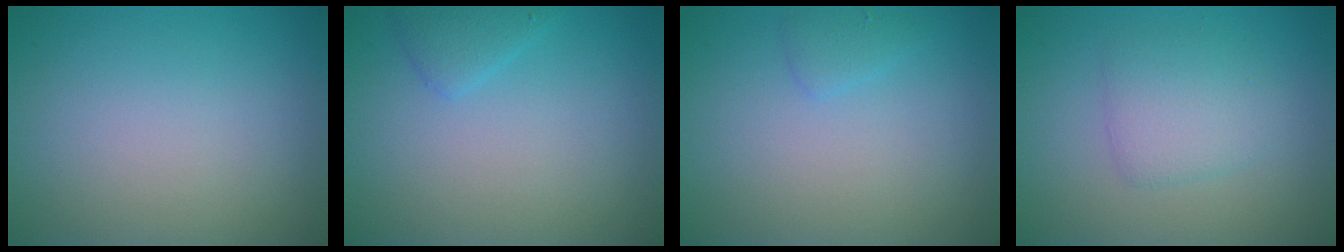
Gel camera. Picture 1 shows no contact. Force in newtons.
{"total": 1.5, "press": 1.5, "slide": 0.2}
{"total": 1.1, "press": 1.1, "slide": 0.0}
{"total": 2.7, "press": 2.7, "slide": 0.1}